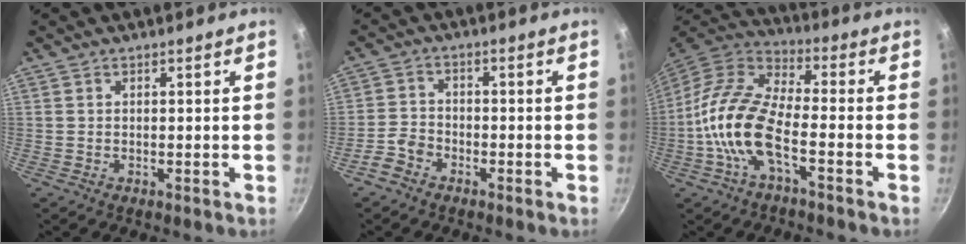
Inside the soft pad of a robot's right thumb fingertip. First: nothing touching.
{"total": 4.1, "force": [-2.7, 2.7, 1.4], "torque": [-0.025, 0.033, -0.057]}
{"total": 14.3, "force": [-4.6, 5.9, 12.2], "torque": [-0.237, 0.039, -0.104]}